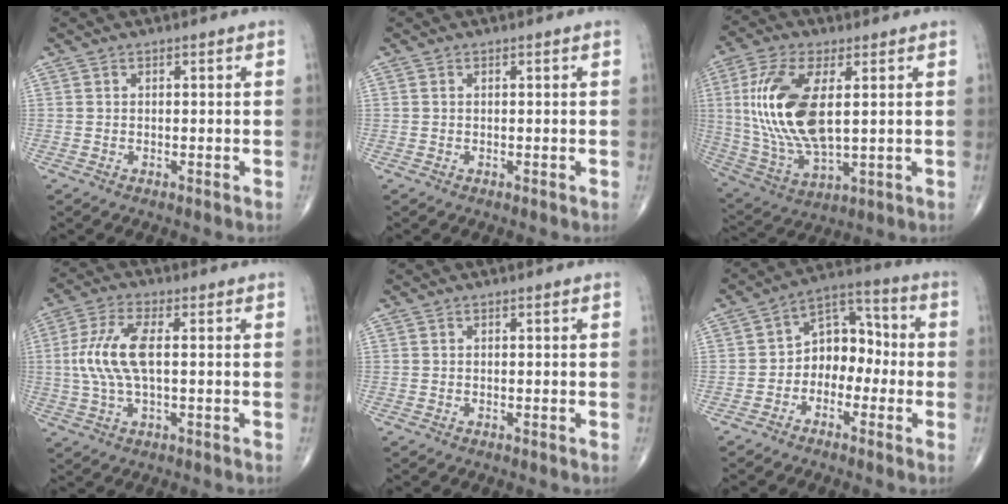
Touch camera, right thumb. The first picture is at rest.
{"total": 0.0}
{"total": 17.8, "force": [2.7, 8.2, 15.6], "torque": [-0.332, -0.013, 0.060]}
{"total": 9.7, "force": [0.6, 3.7, 8.9], "torque": [-0.209, 0.011, 0.011]}
{"total": 0.0}
{"total": 9.1, "force": [-1.9, 6.6, 6.0], "torque": [-0.056, 0.046, -0.050]}